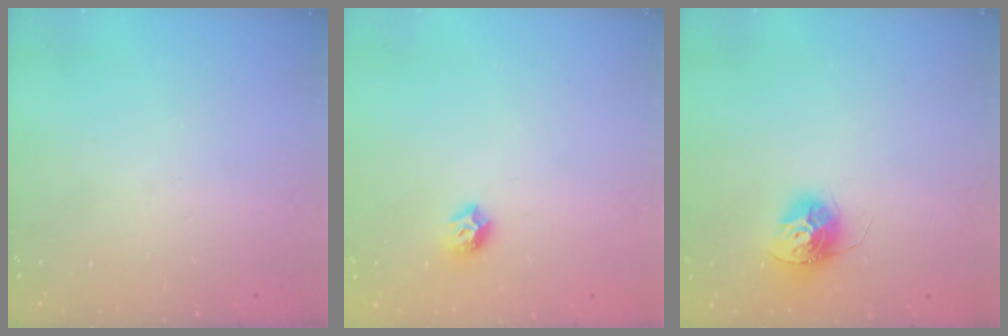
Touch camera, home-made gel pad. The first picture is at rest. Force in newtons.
{"total": 7.6, "press": 7.6, "slide": 0.7}
{"total": 11.1, "press": 11.1, "slide": 0.5}